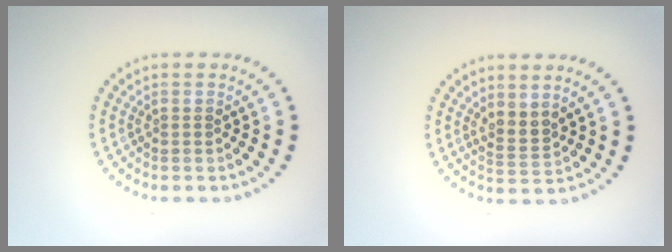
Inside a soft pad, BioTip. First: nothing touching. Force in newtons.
{"total": 2.0, "press": 1.4, "slide": 1.4}